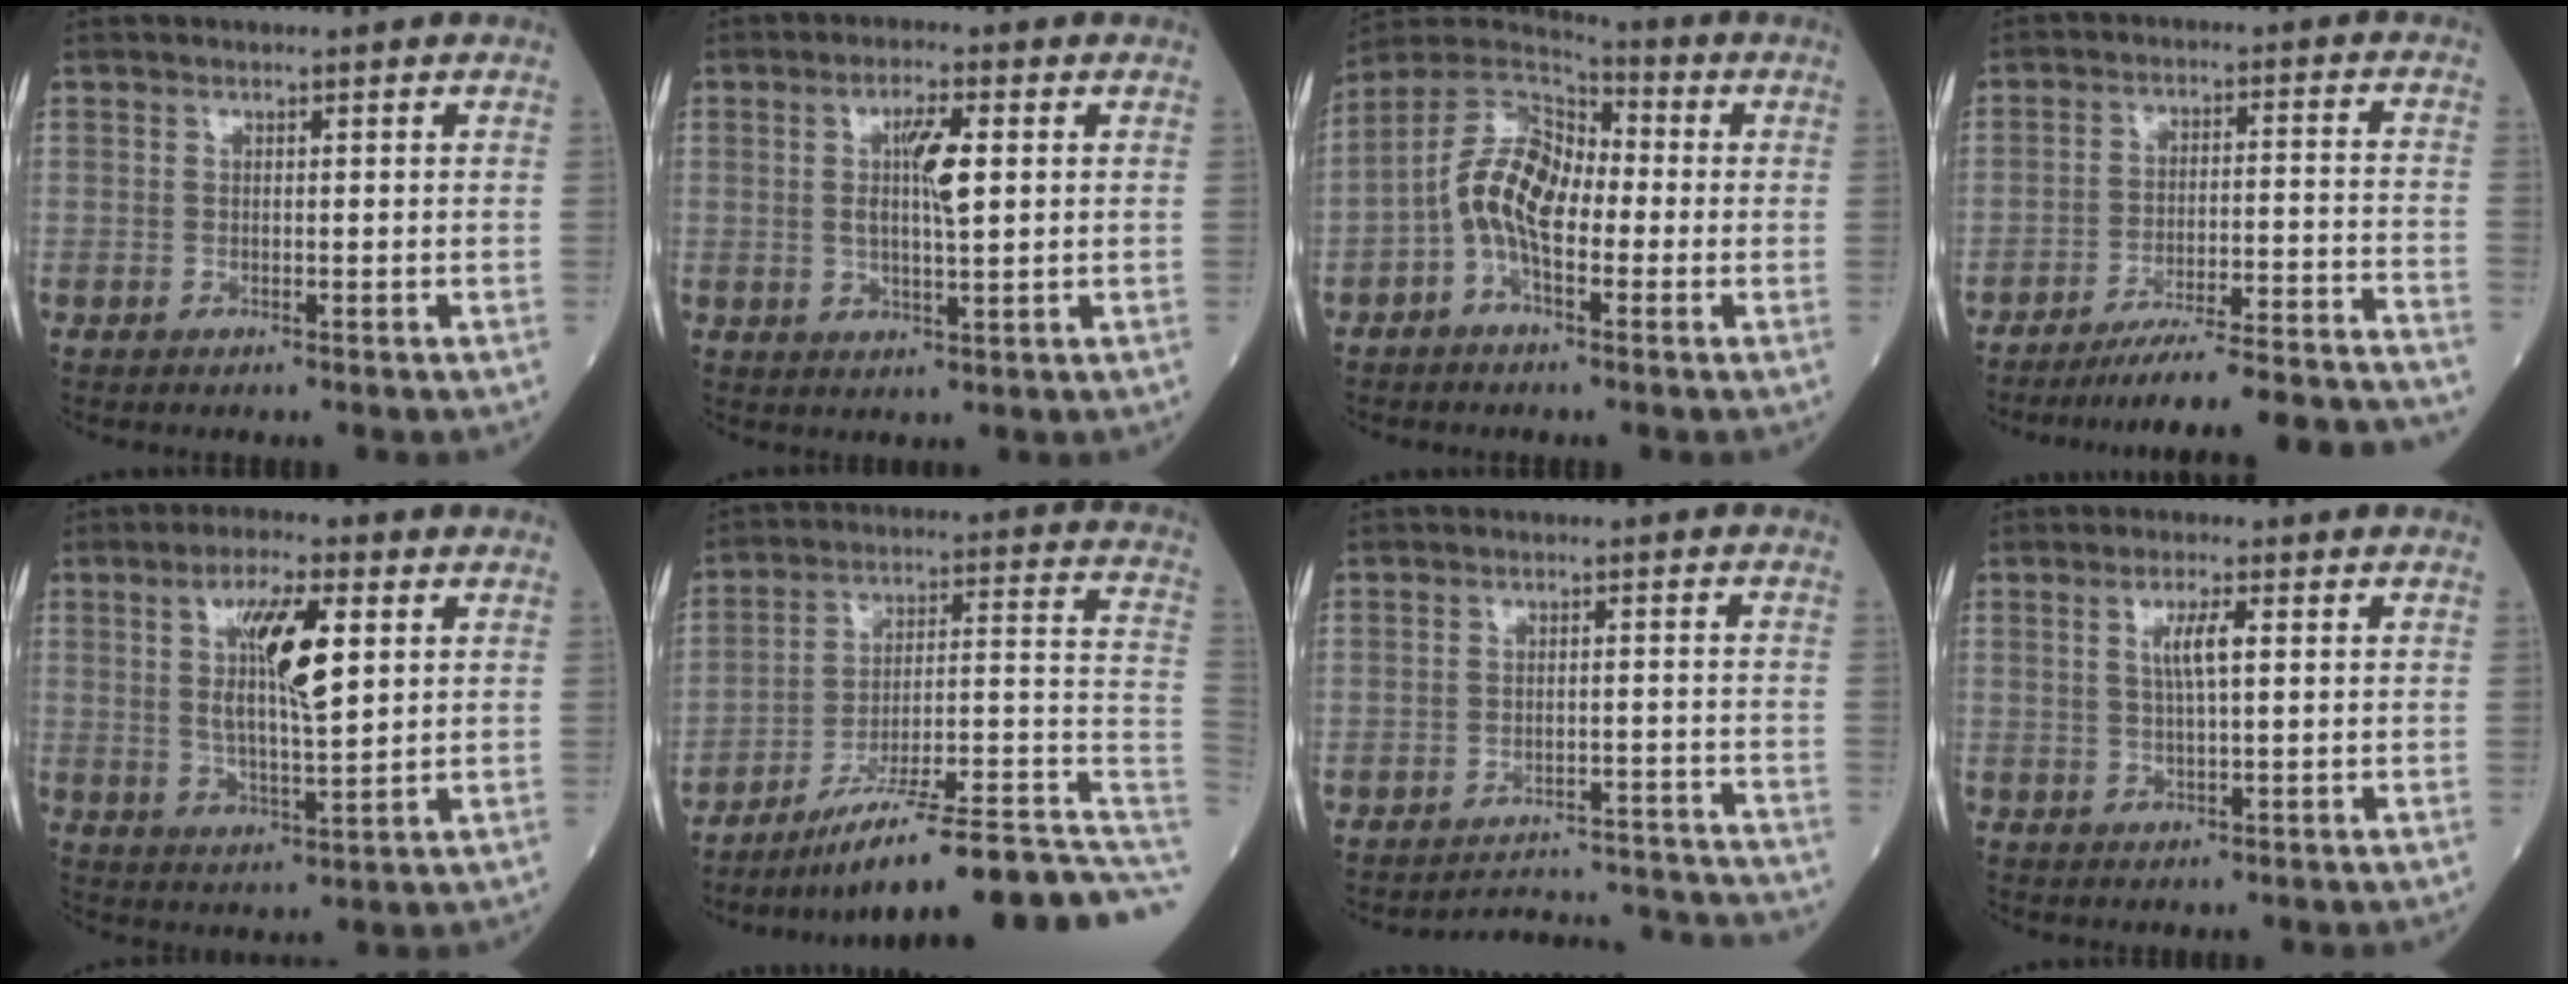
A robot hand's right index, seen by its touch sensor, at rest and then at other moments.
{"total": 5.7, "force": [1.1, 0.8, 5.5], "torque": [-0.103, 0.003, 0.021]}
{"total": 10.2, "force": [-1.9, 4.9, 8.7], "torque": [-0.183, 0.036, -0.045]}
{"total": 23.2, "force": [-22.2, -1.3, 6.9], "torque": [-0.054, -0.015, -0.298]}
{"total": 10.4, "force": [3.0, 2.0, 9.8], "torque": [-0.179, 0.002, 0.054]}
{"total": 22.8, "force": [-17.0, 2.3, 14.9], "torque": [-0.133, 0.034, -0.252]}
{"total": 12.3, "force": [-12.3, -0.6, -0.2], "torque": [0.015, 0.016, -0.157]}
{"total": 3.8, "force": [1.0, 0.3, 3.6], "torque": [-0.069, 0.002, 0.017]}